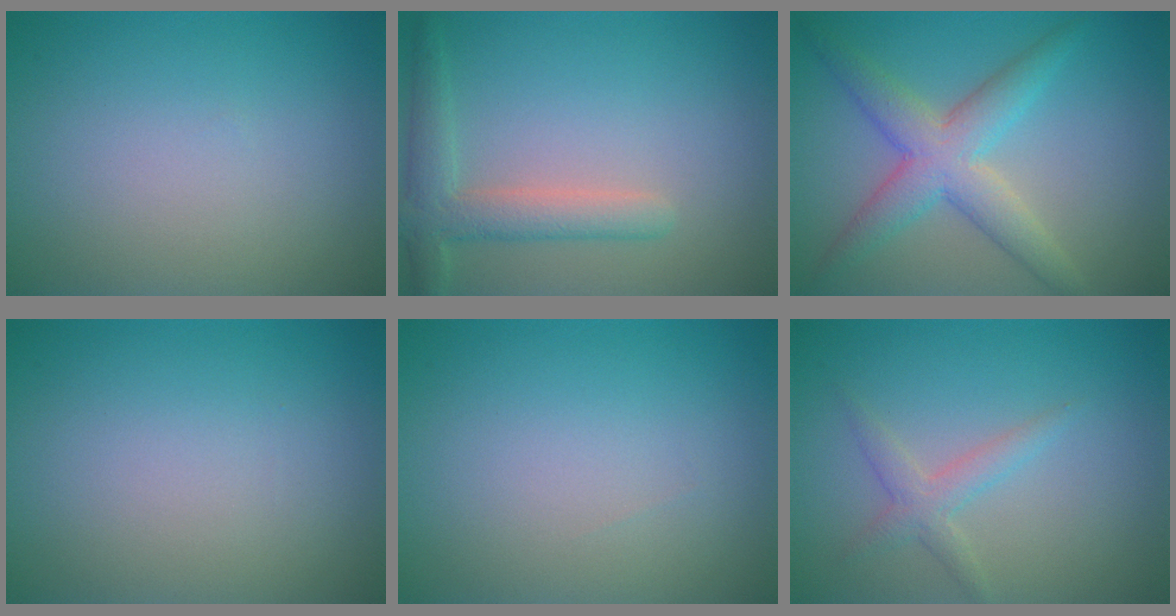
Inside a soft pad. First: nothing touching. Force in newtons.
{"total": 3.5, "press": 3.5, "slide": 0.3}
{"total": 5.1, "press": 5.1, "slide": 0.2}
{"total": 0.0}
{"total": 0.0}
{"total": 2.0, "press": 2.0, "slide": 0.0}